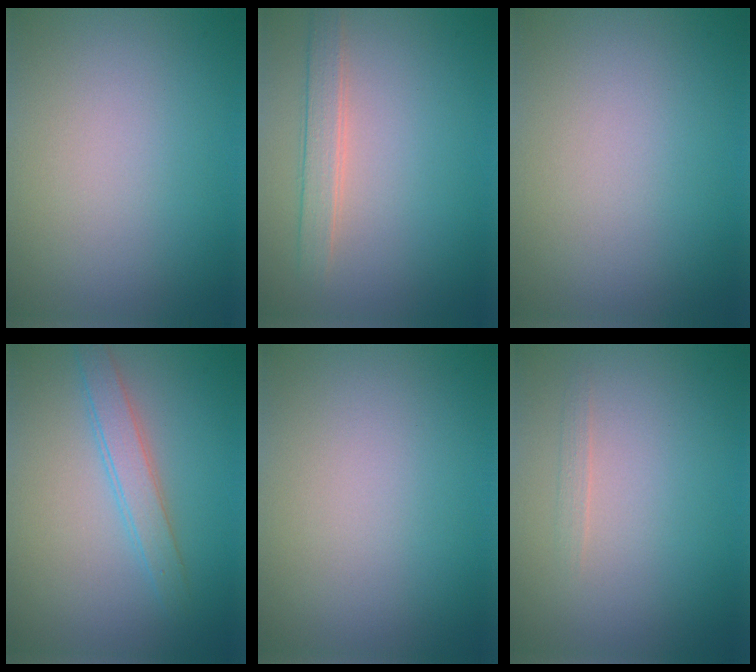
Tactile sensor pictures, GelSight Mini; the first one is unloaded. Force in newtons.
{"total": 2.3, "press": 2.3, "slide": 0.3}
{"total": 0.0}
{"total": 2.5, "press": 2.5, "slide": 0.2}
{"total": 0.0}
{"total": 0.6, "press": 0.6, "slide": 0.0}